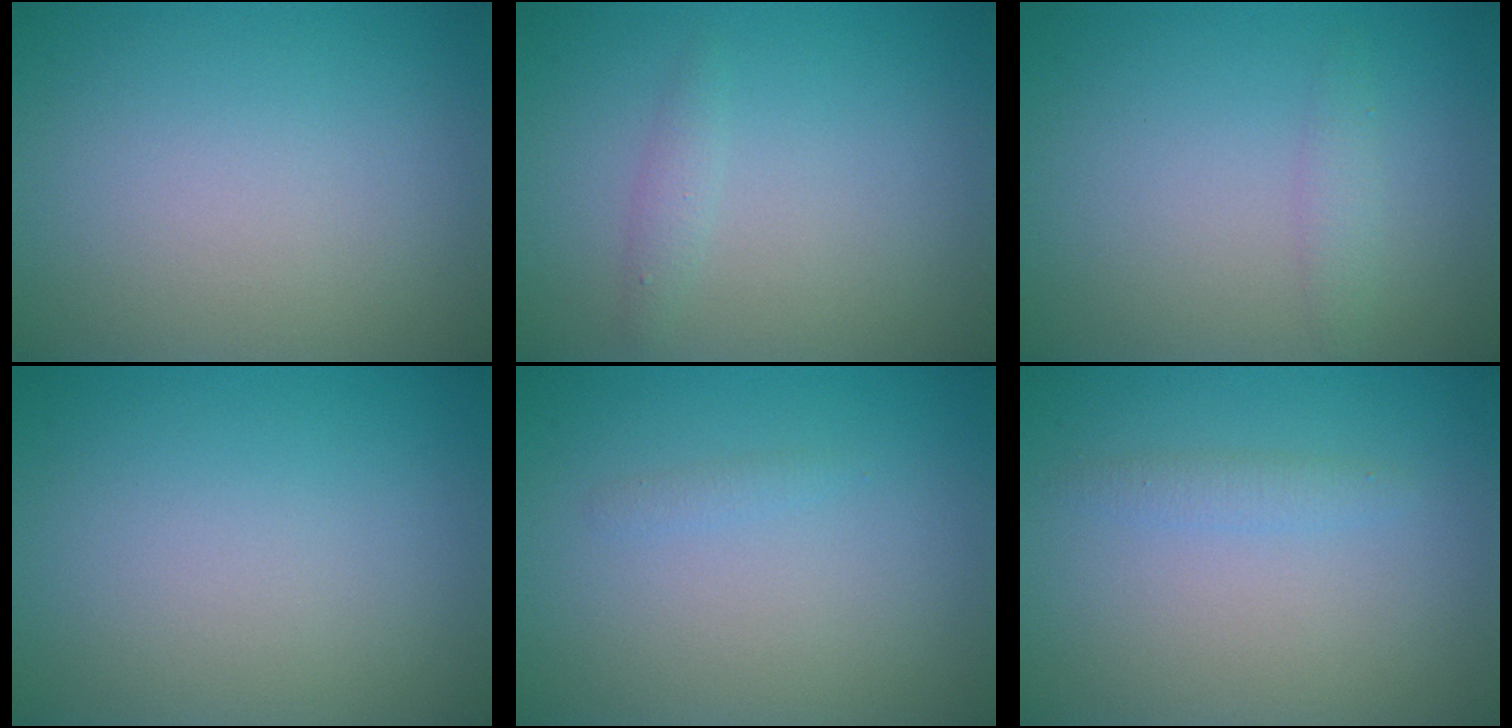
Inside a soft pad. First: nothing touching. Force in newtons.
{"total": 1.0, "press": 1.0, "slide": 0.1}
{"total": 1.3, "press": 1.3, "slide": 0.0}
{"total": 0.0}
{"total": 0.6, "press": 0.6, "slide": 0.0}
{"total": 1.1, "press": 1.1, "slide": 0.0}